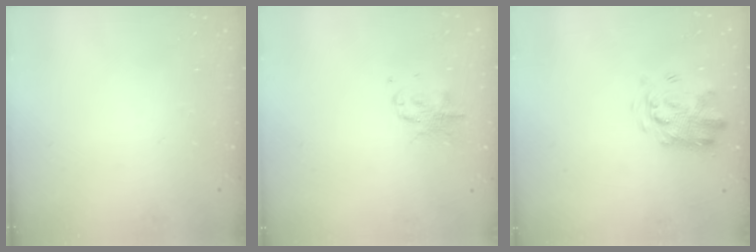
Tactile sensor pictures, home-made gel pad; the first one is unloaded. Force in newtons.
{"total": 2.9, "press": 2.8, "slide": 0.4}
{"total": 3.4, "press": 3.3, "slide": 0.7}